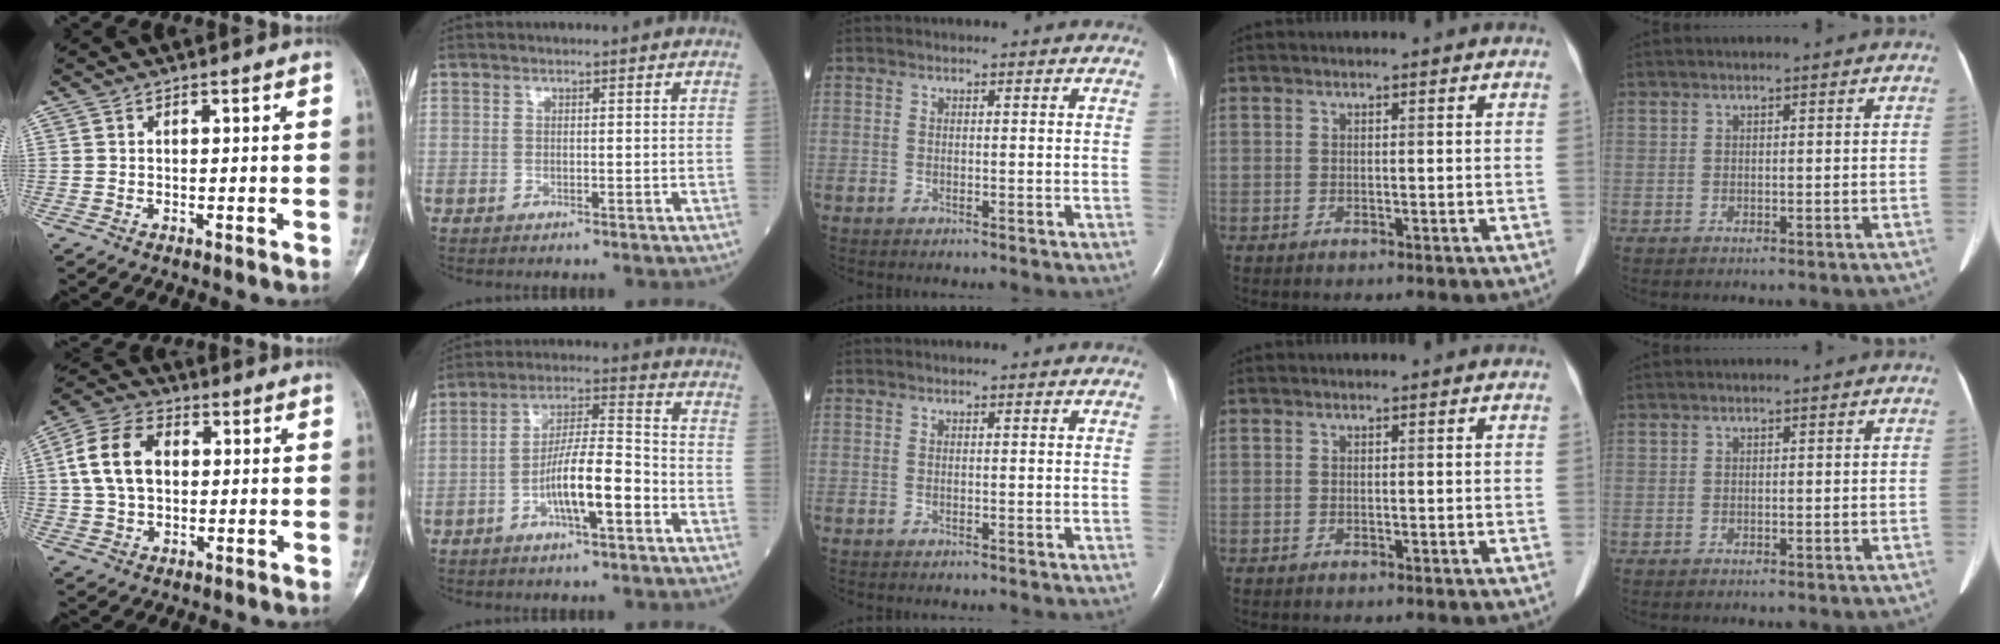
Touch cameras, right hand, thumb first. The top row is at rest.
{"thumb": {"total": 11.2, "force": [1.6, 7.6, 8.1], "torque": [-0.151, 0.019, 0.026]}, "index": {"total": 10.0, "force": [-3.8, 1.6, 9.1], "torque": [-0.167, 0.010, -0.068]}}